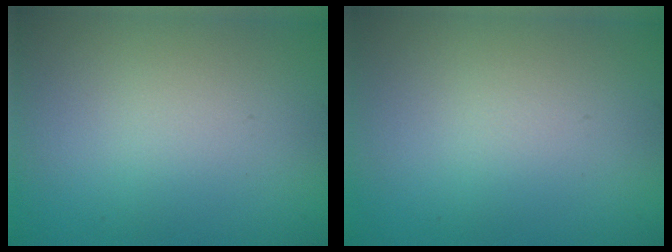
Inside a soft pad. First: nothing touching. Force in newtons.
{"total": 0.0}